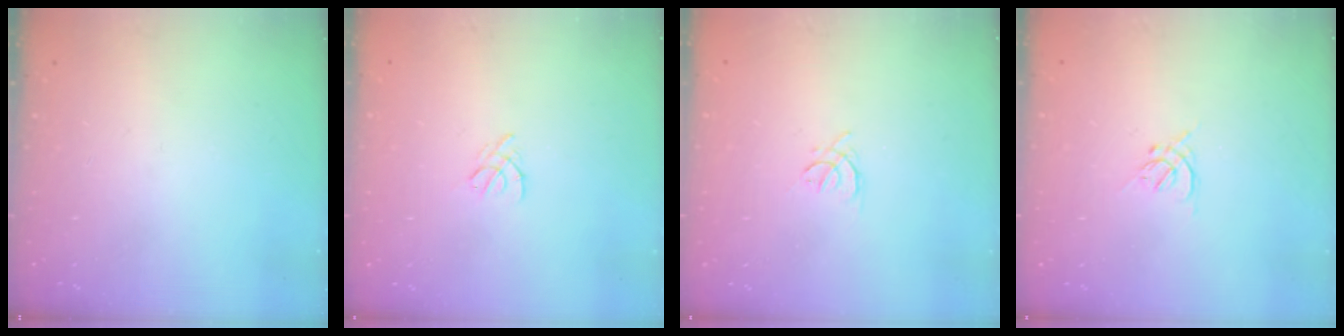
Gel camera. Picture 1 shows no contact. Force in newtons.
{"total": 2.0, "press": 1.9, "slide": 0.5}
{"total": 2.4, "press": 2.3, "slide": 0.6}
{"total": 1.3, "press": 1.2, "slide": 0.5}